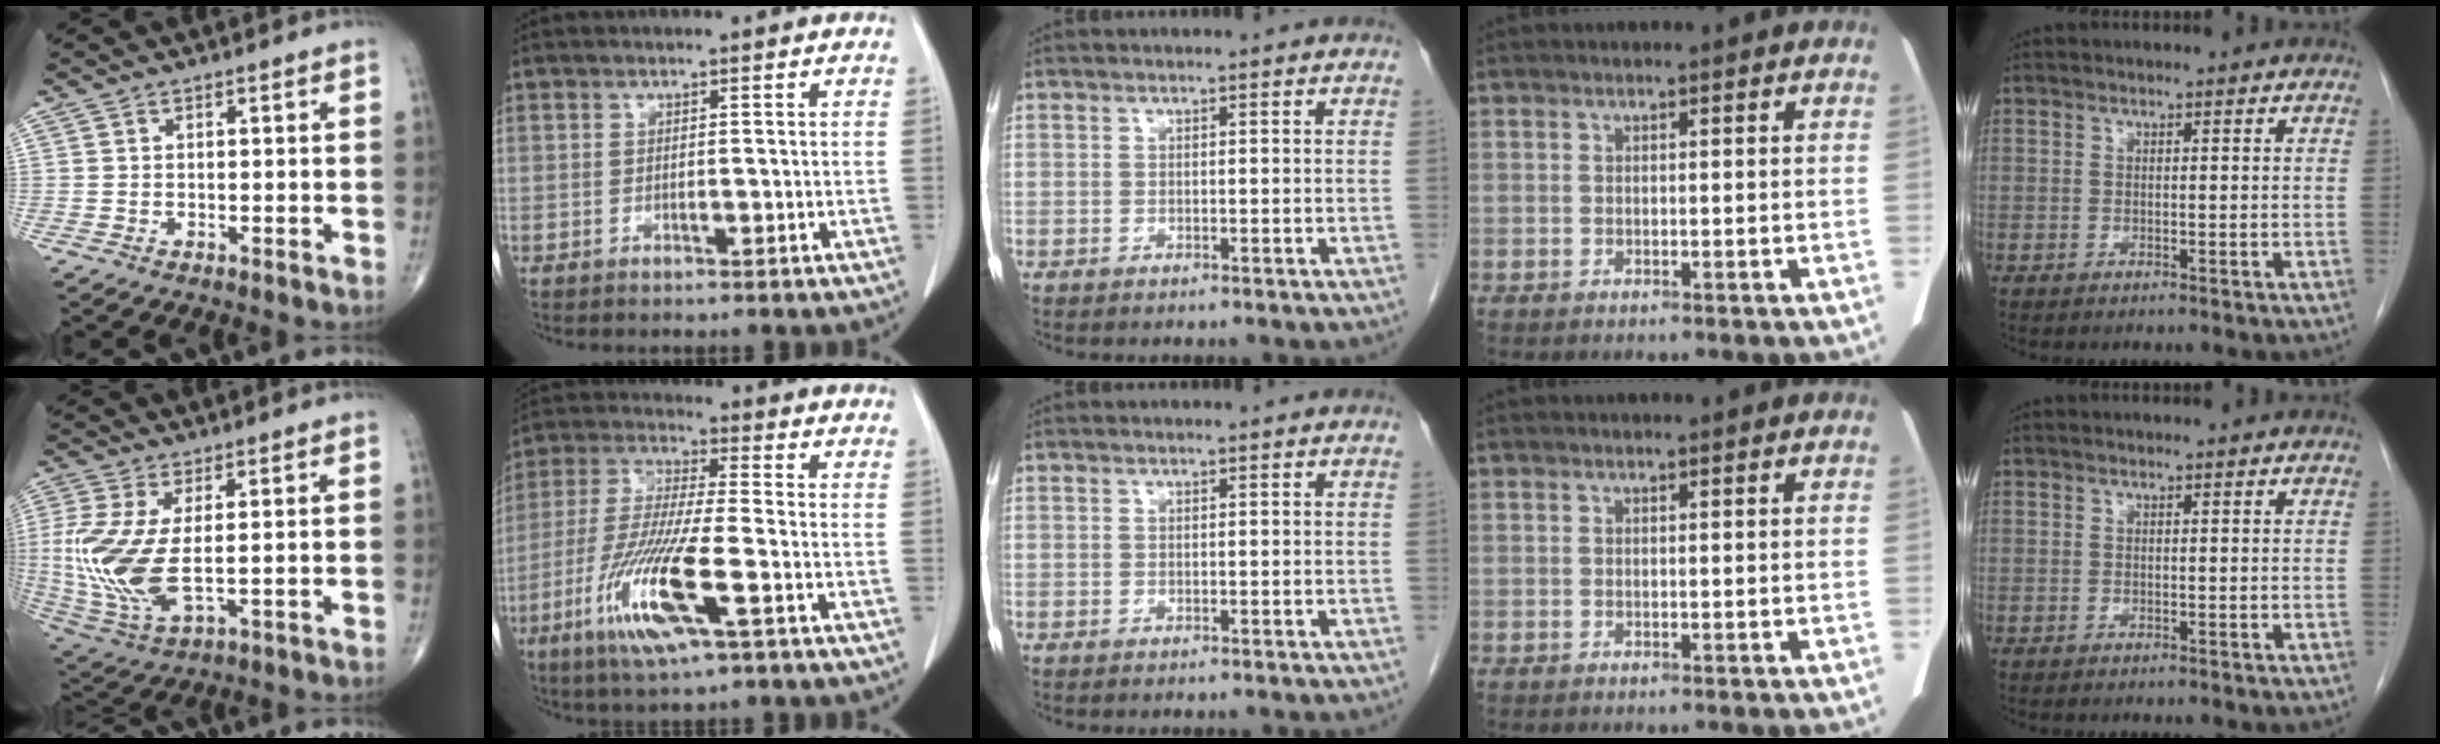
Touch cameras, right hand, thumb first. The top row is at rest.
{"thumb": {"total": 13.4, "force": [0.0, 5.6, 12.2], "torque": [-0.293, -0.018, 0.012]}, "index": {"total": 13.7, "force": [-5.6, 1.0, 12.5], "torque": [-0.264, -0.027, -0.107]}}